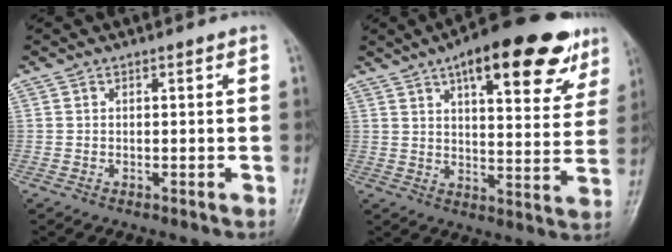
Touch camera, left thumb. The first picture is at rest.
{"total": 21.3, "force": [12.1, 7.6, 15.8], "torque": [-0.183, -0.023, 0.168]}